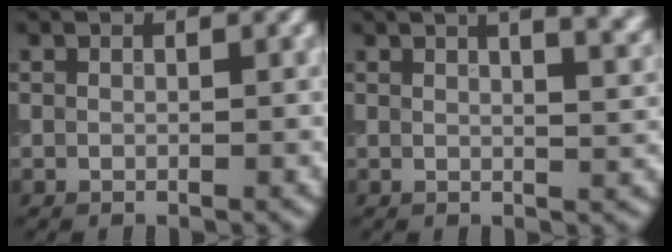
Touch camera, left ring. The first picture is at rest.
{"total": 9.7, "force": [5.4, 4.7, 6.6], "torque": [-0.009, 0.059, 0.030]}